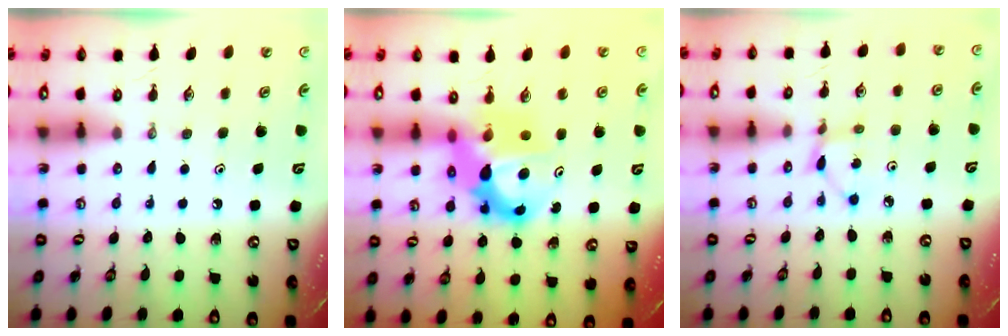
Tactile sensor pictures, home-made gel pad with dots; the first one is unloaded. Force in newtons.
{"total": 10.5, "press": 10.4, "slide": 0.9}
{"total": 3.1, "press": 3.0, "slide": 0.4}